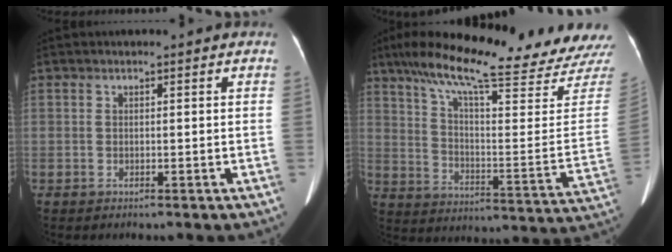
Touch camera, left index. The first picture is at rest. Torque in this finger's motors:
{"motor_torque": [0.87, -1.27, 0.56, 0.16]}